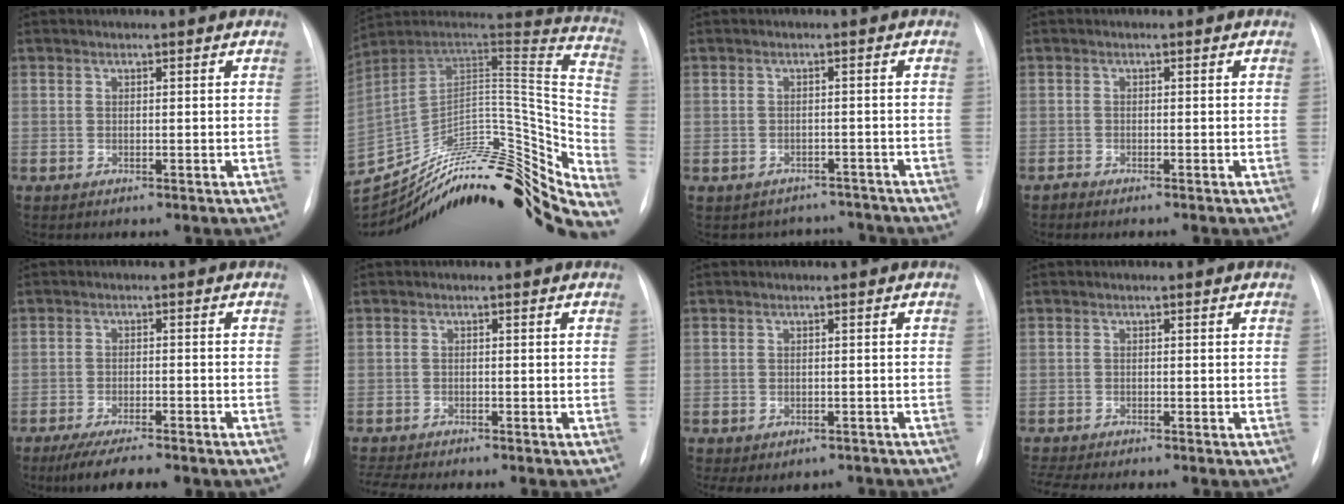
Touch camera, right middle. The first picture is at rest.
{"total": 35.7, "force": [-31.3, 5.2, 16.3], "torque": [-0.173, -0.007, -0.440]}
{"total": 5.6, "force": [-5.0, 2.5, -0.8], "torque": [0.018, 0.028, -0.058]}
{"total": 1.0, "force": [-1.0, -0.1, 0.3], "torque": [-0.008, -0.001, -0.018]}
{"total": 8.3, "force": [-6.6, 1.3, 4.8], "torque": [-0.074, -0.017, -0.100]}
{"total": 6.4, "force": [-5.8, 0.6, 2.5], "torque": [-0.038, -0.007, -0.089]}
{"total": 5.2, "force": [-4.0, 3.1, 1.3], "torque": [-0.010, 0.018, -0.047]}
{"total": 5.9, "force": [-5.2, 0.3, 2.6], "torque": [-0.041, -0.007, -0.083]}